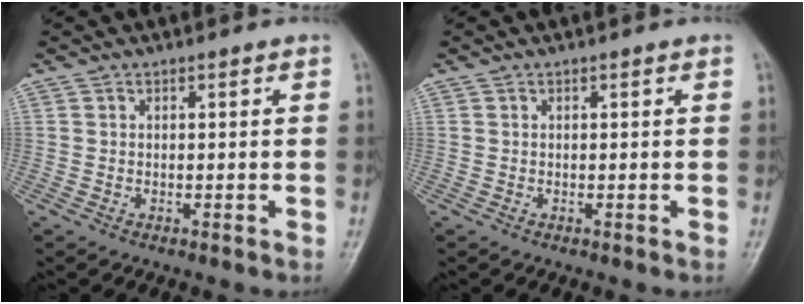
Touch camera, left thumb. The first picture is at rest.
{"total": 0.0}